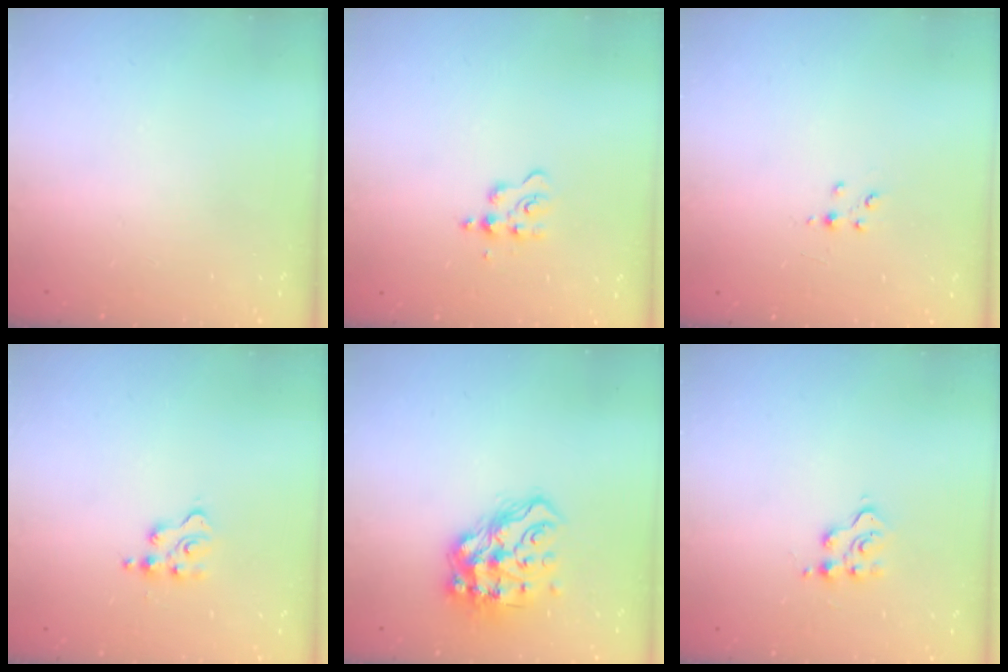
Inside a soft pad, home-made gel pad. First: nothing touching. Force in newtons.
{"total": 4.8, "press": 4.7, "slide": 0.8}
{"total": 2.7, "press": 2.7, "slide": 0.4}
{"total": 3.8, "press": 3.8, "slide": 0.5}
{"total": 14.9, "press": 14.8, "slide": 1.7}
{"total": 5.0, "press": 5.0, "slide": 0.5}